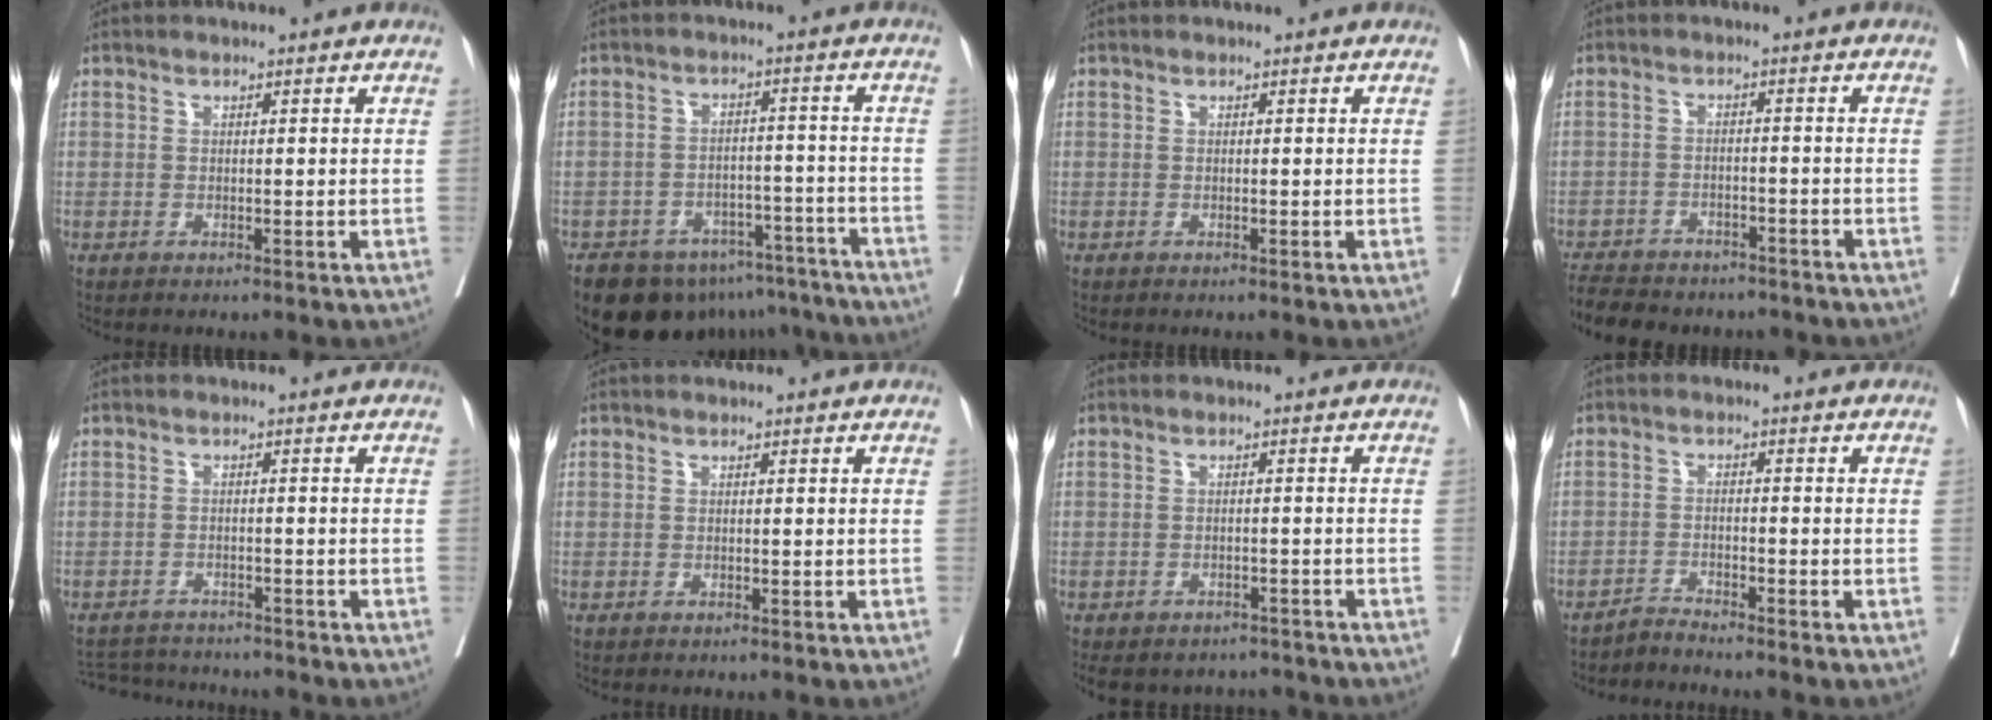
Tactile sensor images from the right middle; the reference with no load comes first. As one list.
[{"total": 15.6, "force": [-12.8, 7.4, 4.9], "torque": [-0.070, 0.021, -0.164]}, {"total": 0.0}, {"total": 12.9, "force": [-11.2, 4.7, 4.5], "torque": [-0.103, -0.001, -0.151]}, {"total": 7.0, "force": [-6.9, 0.8, 1.1], "torque": [-0.016, 0.001, -0.106]}, {"total": 0.0}, {"total": 11.8, "force": [-10.1, 5.4, 2.9], "torque": [-0.080, 0.007, -0.122]}, {"total": 2.3, "force": [-2.2, -0.7, -0.3], "torque": [0.008, -0.009, -0.042]}]